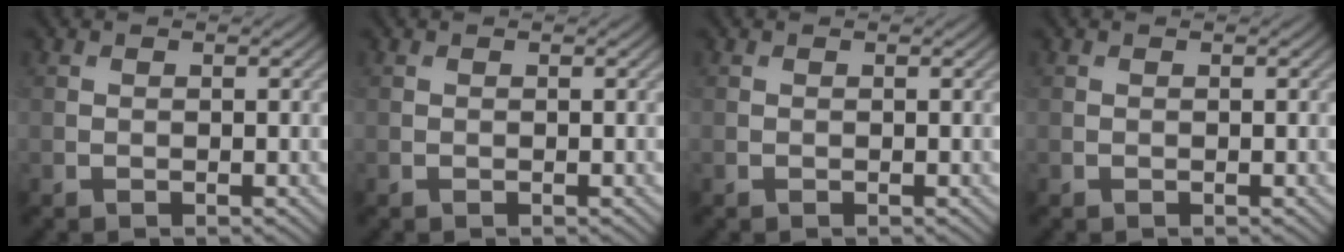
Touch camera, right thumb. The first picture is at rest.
{"total": 0.0}
{"total": 0.0}
{"total": 0.0}